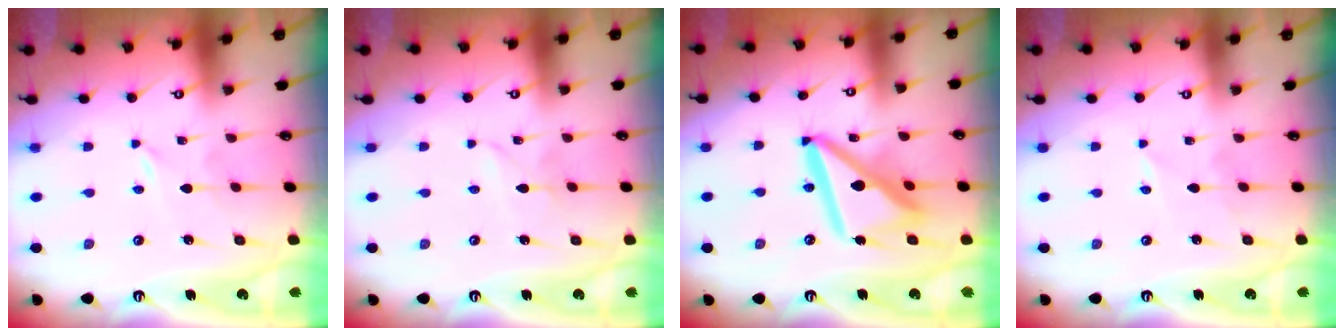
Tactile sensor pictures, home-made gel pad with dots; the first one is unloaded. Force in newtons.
{"total": 2.1, "press": 2.1, "slide": 0.2}
{"total": 15.4, "press": 15.3, "slide": 1.7}
{"total": 3.2, "press": 3.1, "slide": 0.3}